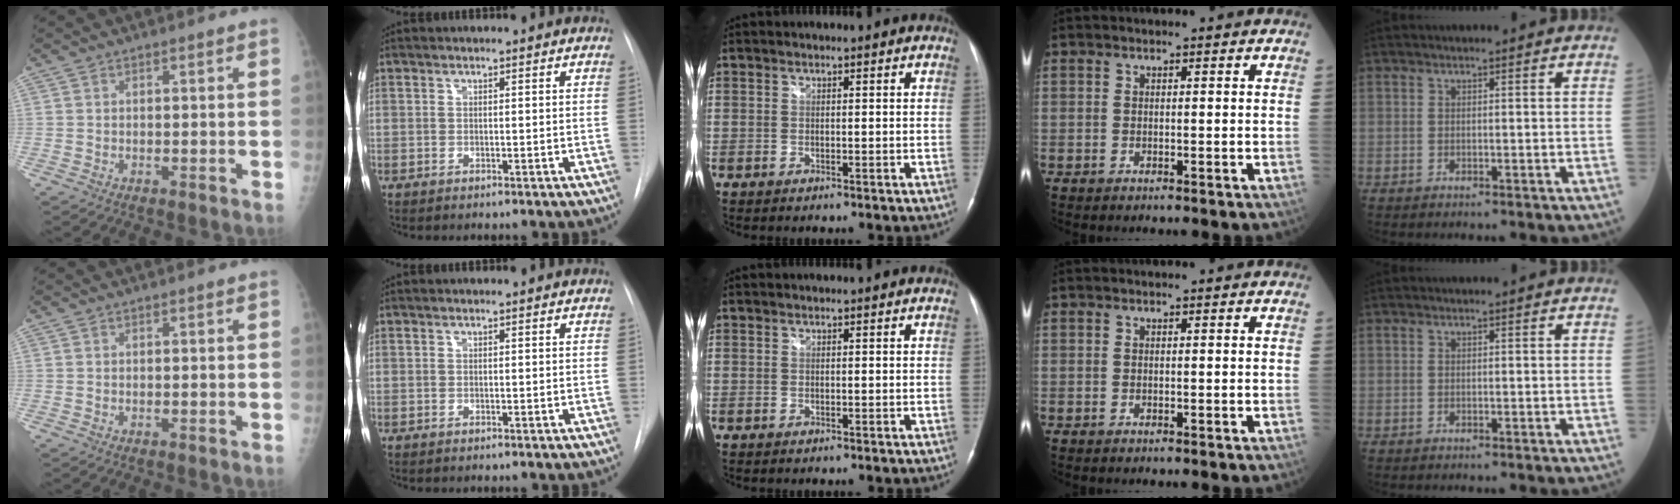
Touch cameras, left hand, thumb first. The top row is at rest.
{"index": {"total": 0.5, "force": [0.5, 0.0, 0.1], "torque": [0.001, 0.003, 0.004]}}